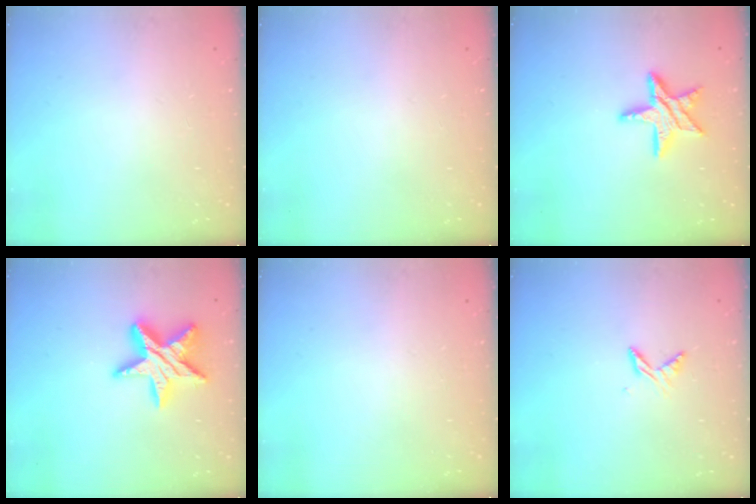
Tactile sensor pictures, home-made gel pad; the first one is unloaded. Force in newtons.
{"total": 0.0}
{"total": 13.0, "press": 13.0, "slide": 1.2}
{"total": 14.8, "press": 14.8, "slide": 1.2}
{"total": 0.0}
{"total": 6.1, "press": 6.1, "slide": 0.8}